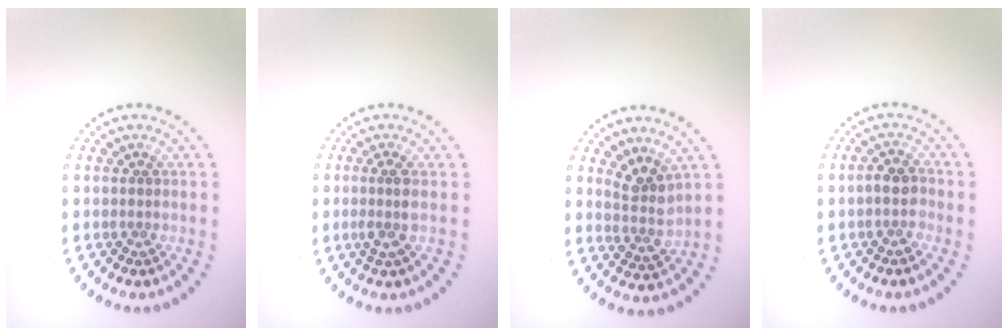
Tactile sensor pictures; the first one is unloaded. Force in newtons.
{"total": 1.8, "press": 1.3, "slide": 1.2}
{"total": 2.7, "press": 2.0, "slide": 1.8}
{"total": 2.0, "press": 1.8, "slide": 0.7}